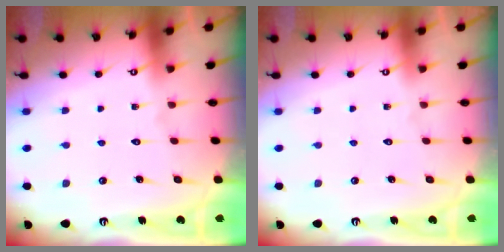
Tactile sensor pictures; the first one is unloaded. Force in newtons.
{"total": 0.0}